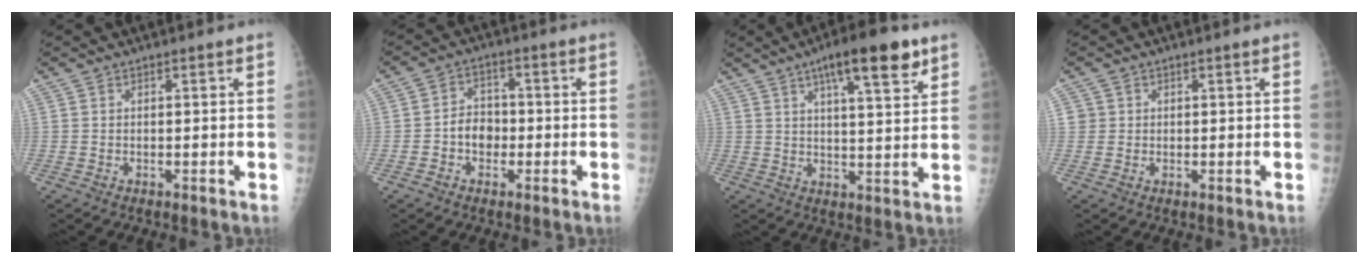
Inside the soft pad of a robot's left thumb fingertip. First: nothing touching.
{"total": 5.3, "force": [-1.4, 4.3, 2.8], "torque": [-0.018, 0.019, -0.033]}
{"total": 12.1, "force": [6.8, 2.9, 9.5], "torque": [-0.128, -0.024, 0.099]}
{"total": 1.5, "force": [0.3, 1.5, 0.0], "torque": [0.016, 0.005, 0.000]}